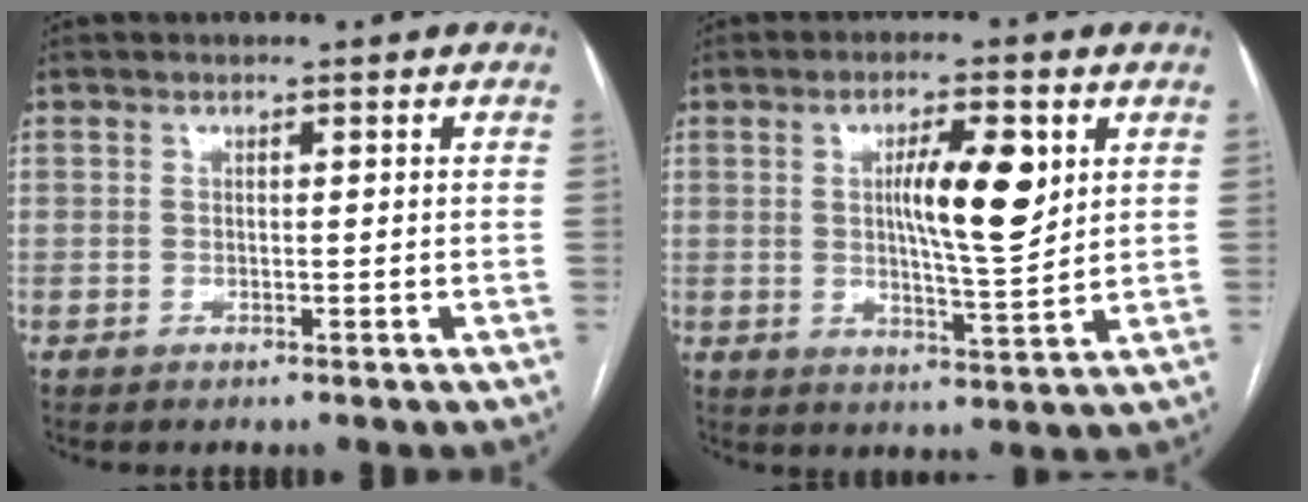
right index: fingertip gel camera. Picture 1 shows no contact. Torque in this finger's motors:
{"motor_torque": [0.92, 0.02, 0.39, 0.11]}